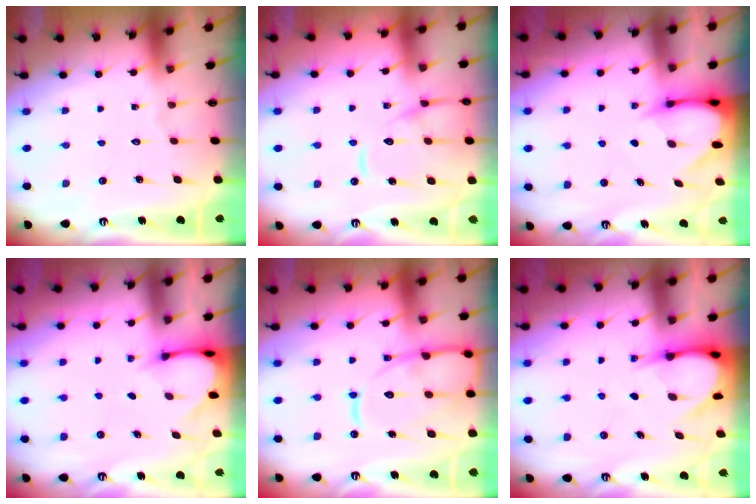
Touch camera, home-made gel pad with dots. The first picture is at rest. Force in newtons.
{"total": 12.9, "press": 12.8, "slide": 1.4}
{"total": 3.8, "press": 3.7, "slide": 0.4}
{"total": 3.0, "press": 3.0, "slide": 0.2}
{"total": 17.5, "press": 17.4, "slide": 1.6}
{"total": 6.1, "press": 6.1, "slide": 0.6}